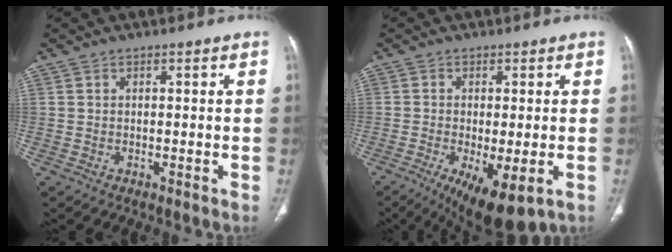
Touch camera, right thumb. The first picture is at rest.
{"total": 10.7, "force": [-4.5, 3.6, 9.1], "torque": [-0.149, -0.016, -0.064]}